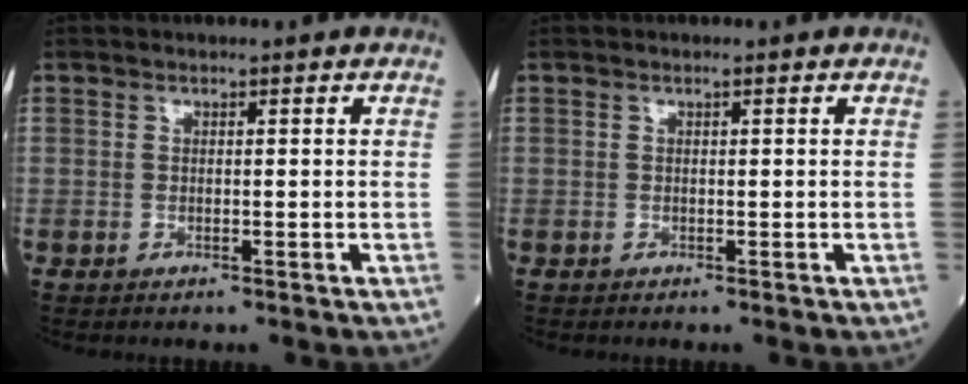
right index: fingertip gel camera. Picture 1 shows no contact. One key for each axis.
{"total": 0.0}